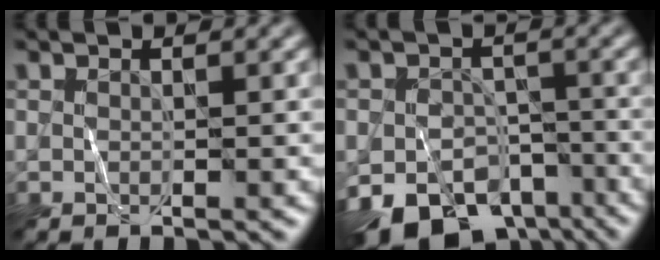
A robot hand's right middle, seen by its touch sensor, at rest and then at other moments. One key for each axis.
{"total": 11.4, "fx": -7.6, "fy": 6.6, "fz": 5.5, "tx": -0.086, "ty": -0.027, "tz": -0.118}